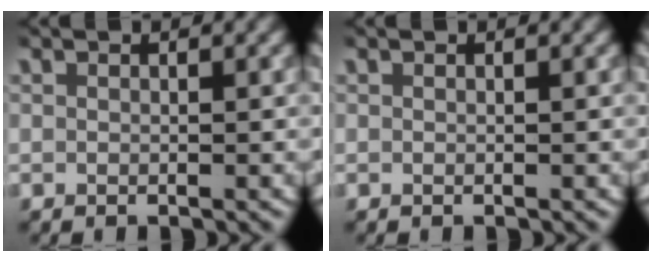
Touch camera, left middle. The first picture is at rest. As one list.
[{"total": 0.0}]